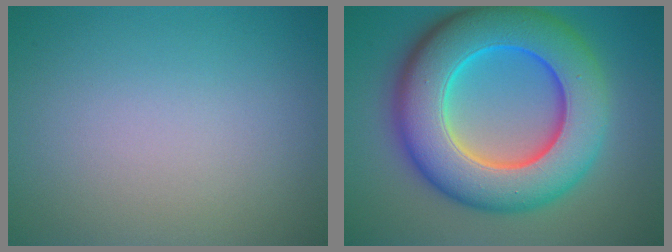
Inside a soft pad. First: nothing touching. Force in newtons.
{"total": 12.8, "press": 12.8, "slide": 0.3}